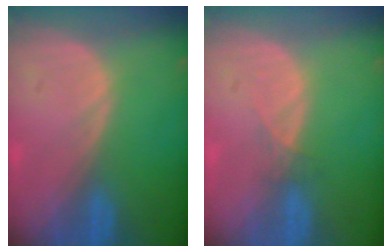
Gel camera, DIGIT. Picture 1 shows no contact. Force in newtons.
{"total": 1.1, "press": 1.1, "slide": 0.2}